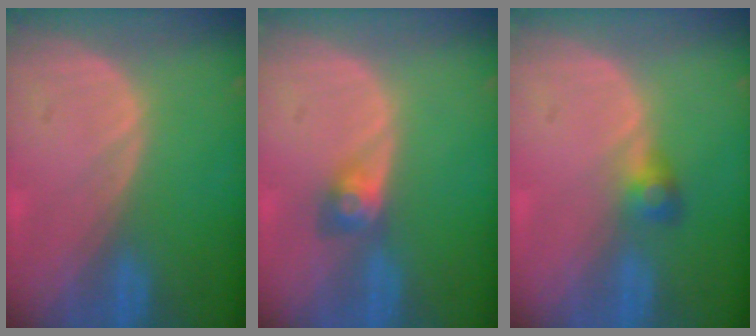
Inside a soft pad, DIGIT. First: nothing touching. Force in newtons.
{"total": 3.0, "press": 2.6, "slide": 1.5}
{"total": 2.5, "press": 2.4, "slide": 0.7}